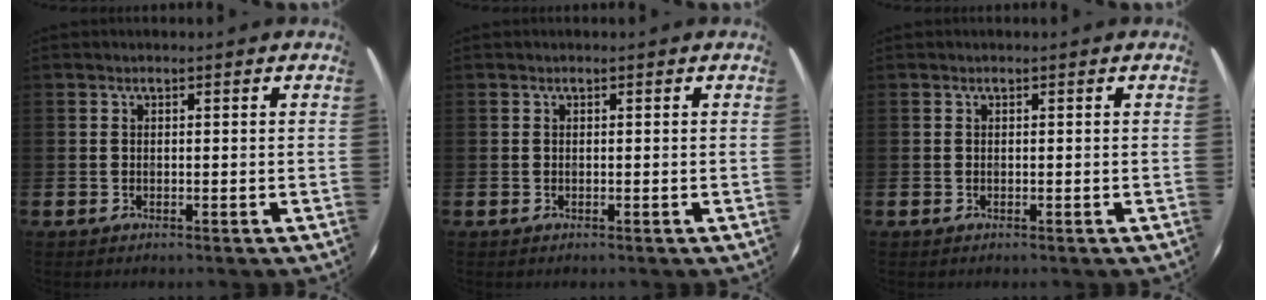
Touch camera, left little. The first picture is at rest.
{"total": 0.0}
{"total": 0.0}